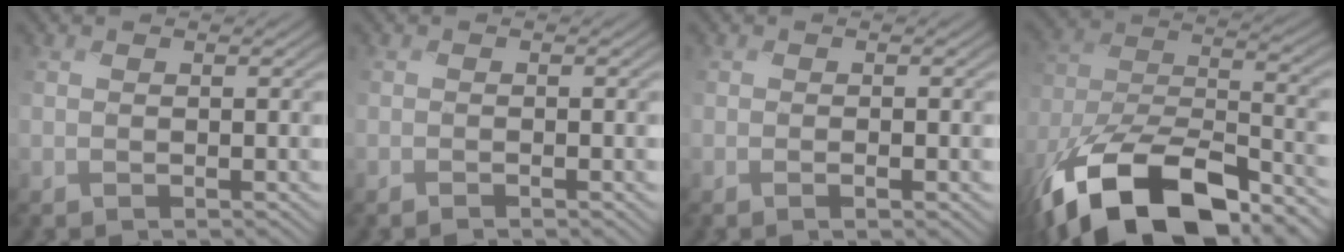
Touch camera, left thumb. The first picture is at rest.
{"total": 1.0, "force": [-0.7, 0.1, 0.7], "torque": [-0.012, 0.002, -0.015]}
{"total": 1.8, "force": [-0.6, 0.3, 1.7], "torque": [-0.030, 0.001, -0.012]}
{"total": 19.2, "force": [-12.5, 8.7, 11.8], "torque": [-0.265, -0.047, -0.206]}